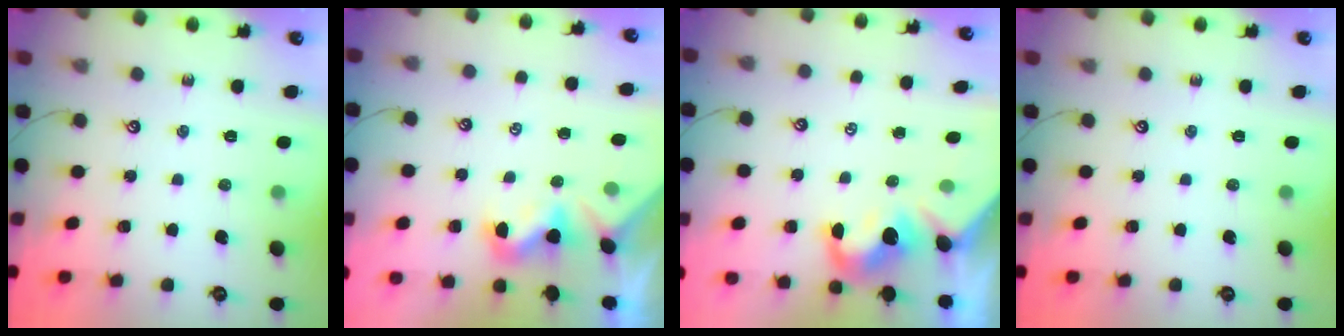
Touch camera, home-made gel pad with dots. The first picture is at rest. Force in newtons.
{"total": 1.3, "press": 1.2, "slide": 0.6}
{"total": 2.4, "press": 2.3, "slide": 0.7}
{"total": 0.0}